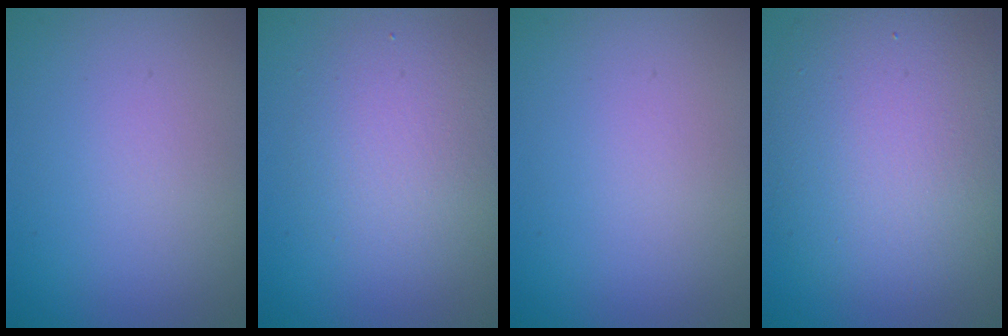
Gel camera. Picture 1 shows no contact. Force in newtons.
{"total": 4.0, "press": 4.0, "slide": 0.1}
{"total": 0.0}
{"total": 9.8, "press": 9.8, "slide": 0.7}